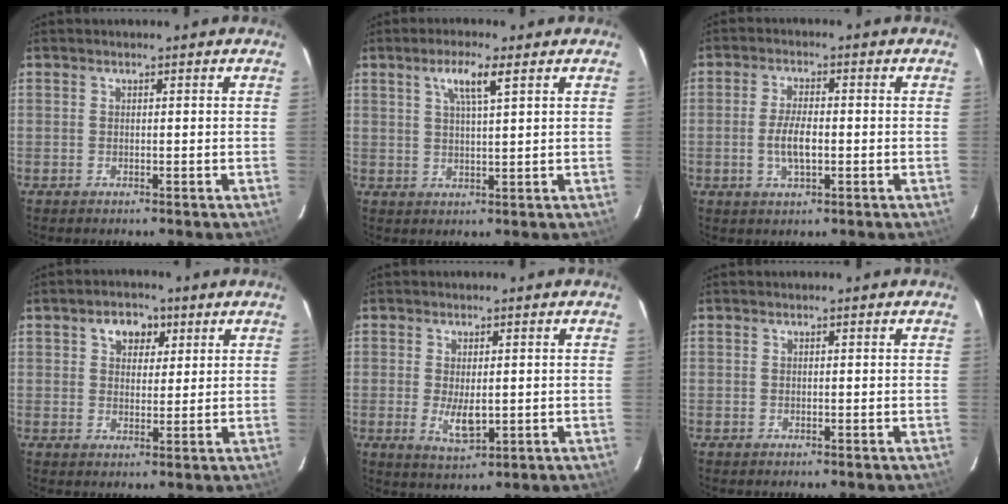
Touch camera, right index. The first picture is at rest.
{"total": 5.0, "force": [2.5, 0.5, 4.3], "torque": [-0.079, 0.004, 0.045]}
{"total": 5.2, "force": [-1.1, 1.9, 4.7], "torque": [-0.094, -0.003, -0.018]}
{"total": 5.3, "force": [2.5, 3.9, 2.7], "torque": [-0.038, 0.014, 0.041]}
{"total": 5.3, "force": [-0.5, 2.3, 4.8], "torque": [-0.085, -0.013, -0.005]}
{"total": 0.0}